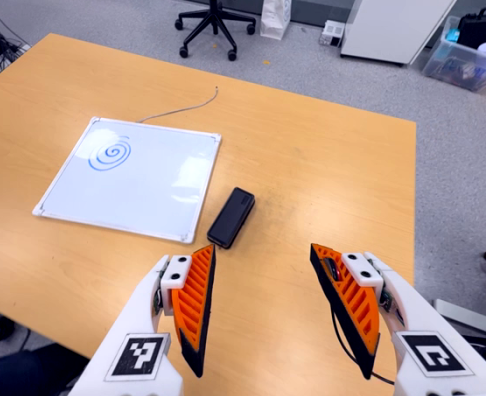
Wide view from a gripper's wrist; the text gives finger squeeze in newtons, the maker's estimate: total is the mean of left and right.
{"total": 0.0}